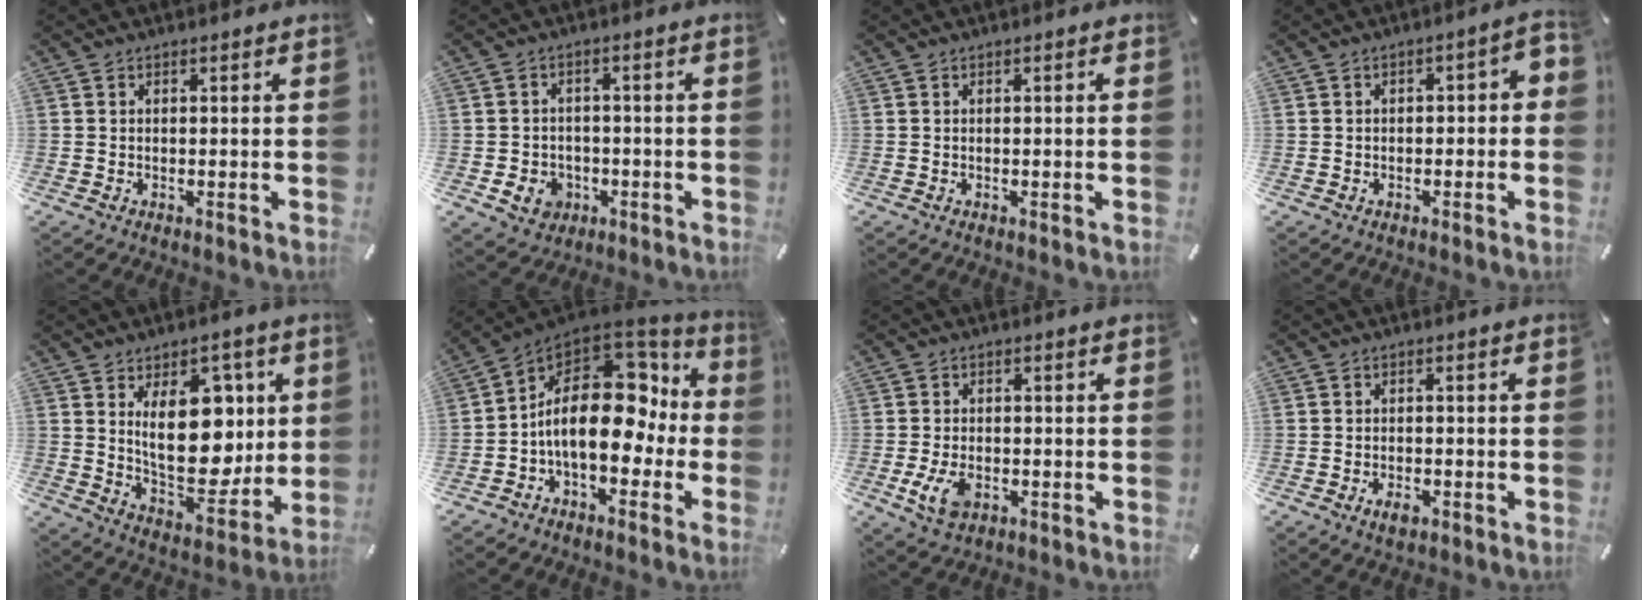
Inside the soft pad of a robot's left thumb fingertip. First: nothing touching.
{"total": 6.0, "force": [-1.9, 5.3, 2.1], "torque": [-0.033, 0.007, -0.035]}
{"total": 0.9, "force": [0.0, 0.1, 0.9], "torque": [-0.015, -0.001, -0.001]}
{"total": 3.2, "force": [-1.7, 1.8, 2.0], "torque": [-0.032, 0.016, -0.034]}
{"total": 17.8, "force": [4.4, 11.1, 13.2], "torque": [-0.197, -0.031, 0.077]}
{"total": 20.7, "force": [0.5, 12.7, 16.3], "torque": [-0.281, -0.004, 0.014]}
{"total": 5.9, "force": [-1.9, 3.8, 4.1], "torque": [-0.098, -0.001, -0.037]}
{"total": 3.1, "force": [-1.5, 1.7, 2.0], "torque": [-0.042, 0.005, -0.029]}